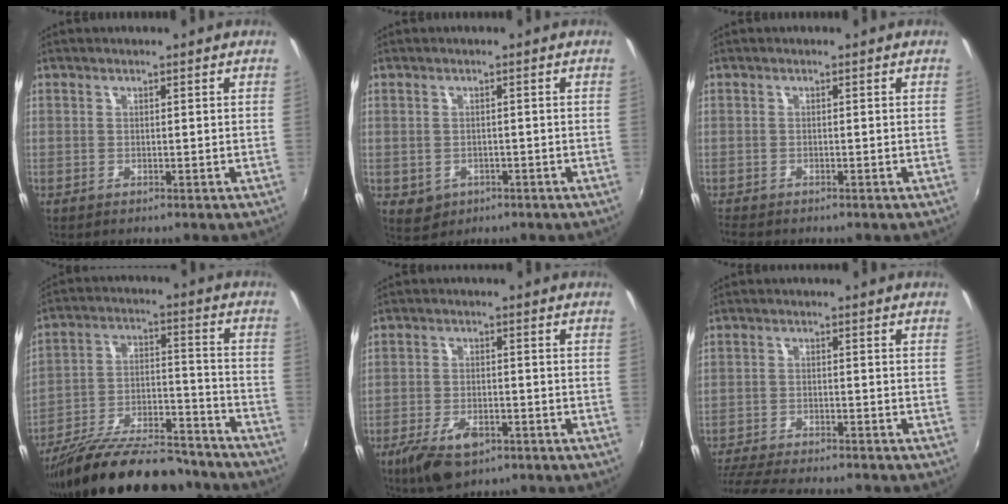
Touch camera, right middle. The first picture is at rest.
{"total": 3.6, "force": [-1.1, 3.2, 1.4], "torque": [-0.033, -0.003, -0.008]}
{"total": 2.3, "force": [-2.2, 0.7, 0.7], "torque": [-0.020, -0.013, -0.040]}
{"total": 24.0, "force": [-19.7, 7.1, 11.6], "torque": [-0.205, -0.008, -0.289]}
{"total": 9.0, "force": [-5.5, 4.4, 5.7], "torque": [-0.136, -0.019, -0.093]}
{"total": 13.3, "force": [-11.8, 2.4, 5.6], "torque": [-0.131, -0.026, -0.190]}